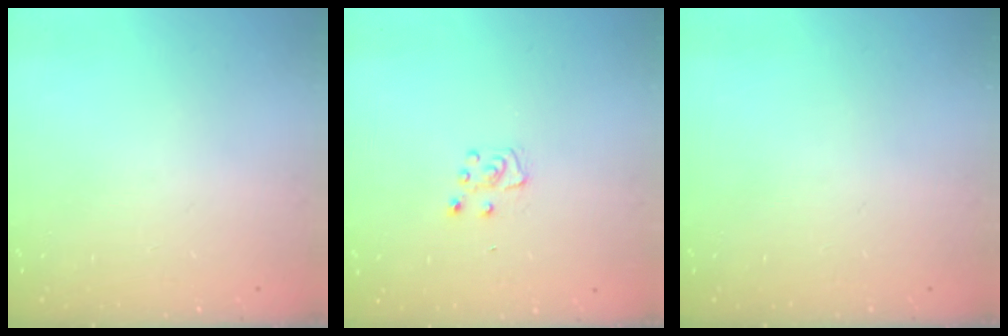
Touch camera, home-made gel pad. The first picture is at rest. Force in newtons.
{"total": 5.1, "press": 5.0, "slide": 0.6}
{"total": 0.0}